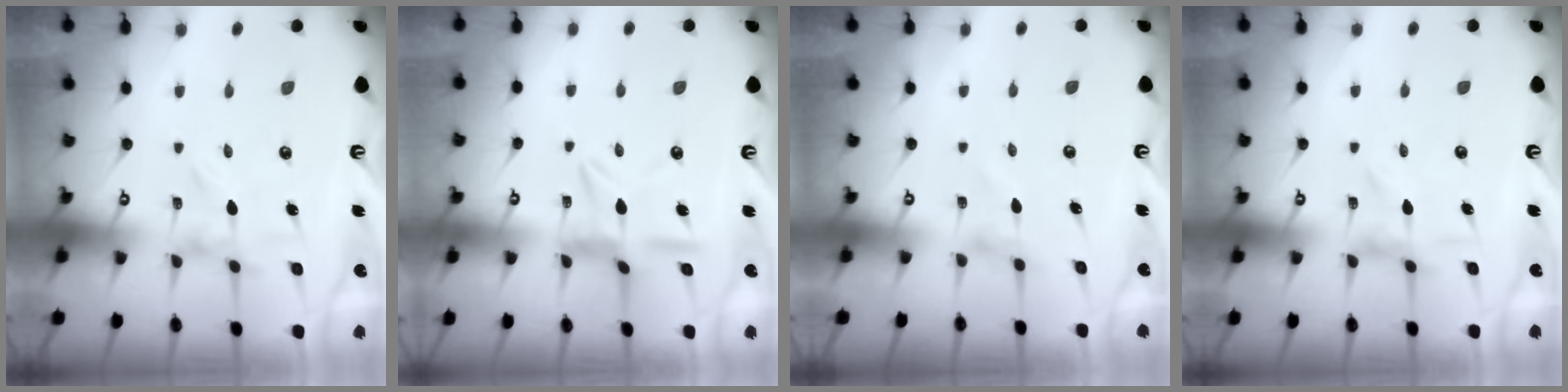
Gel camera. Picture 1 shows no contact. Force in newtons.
{"total": 7.8, "press": 7.8, "slide": 0.8}
{"total": 0.0}
{"total": 0.9, "press": 0.9, "slide": 0.3}